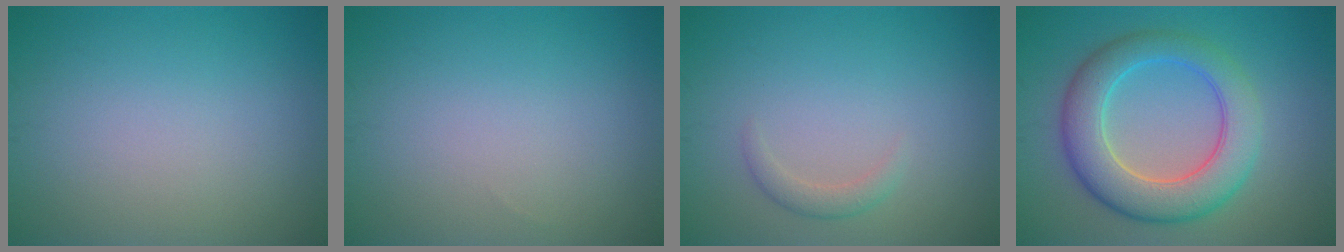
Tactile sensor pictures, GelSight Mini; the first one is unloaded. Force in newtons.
{"total": 0.0}
{"total": 1.4, "press": 1.4, "slide": 0.1}
{"total": 7.5, "press": 7.5, "slide": 0.3}